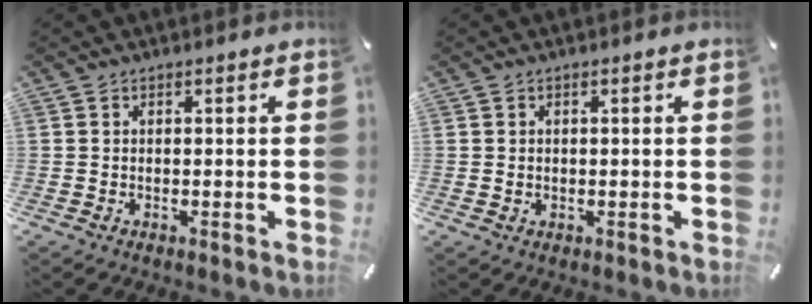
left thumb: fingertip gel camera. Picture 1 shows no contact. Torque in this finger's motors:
{"motor_torque": [-0.10, -0.24, 0.19, -0.09, -0.01]}